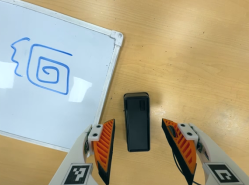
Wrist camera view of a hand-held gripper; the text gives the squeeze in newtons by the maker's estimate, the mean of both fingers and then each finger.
{"total": 0.0}